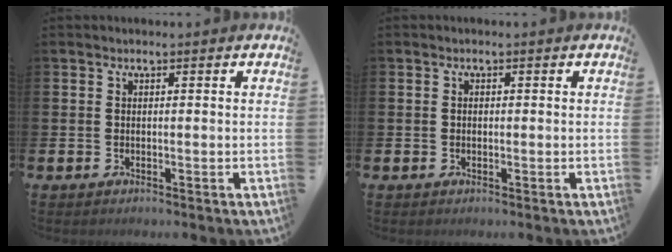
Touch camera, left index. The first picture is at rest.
{"total": 0.6, "force": [0.0, 0.4, 0.4], "torque": [-0.007, 0.004, -0.001]}